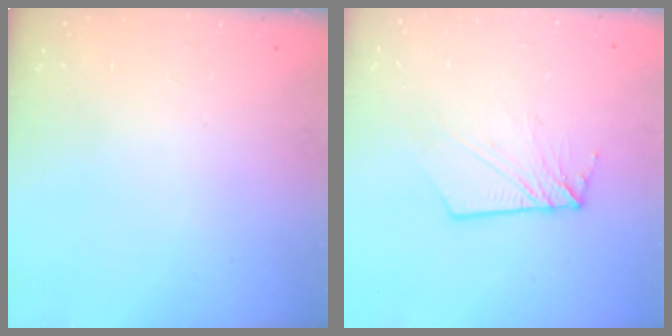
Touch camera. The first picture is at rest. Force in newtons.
{"total": 5.5, "press": 5.5, "slide": 0.1}